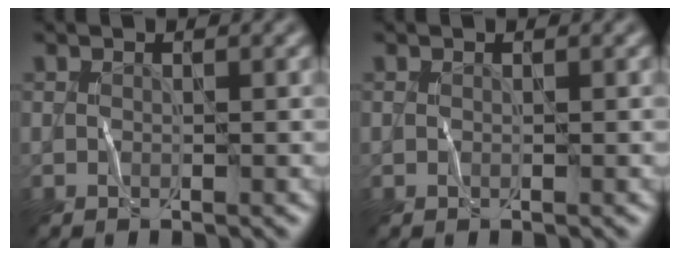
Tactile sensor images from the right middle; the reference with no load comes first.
{"total": 0.0}